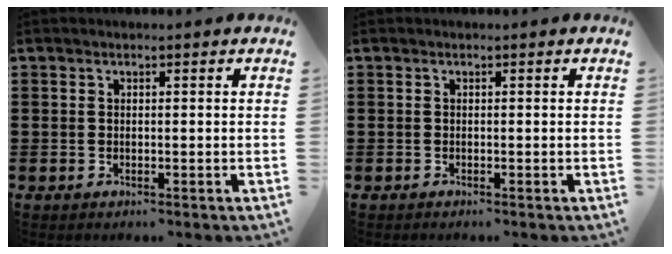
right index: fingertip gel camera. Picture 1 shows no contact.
{"total": 0.0}